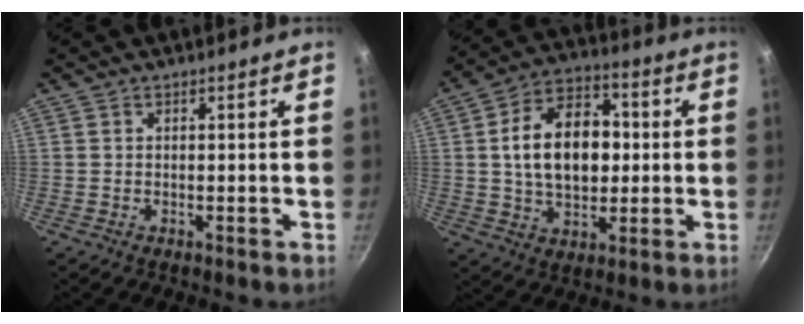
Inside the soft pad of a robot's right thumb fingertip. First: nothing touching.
{"total": 16.7, "force": [1.2, 11.0, 12.4], "torque": [-0.169, 0.020, 0.013]}